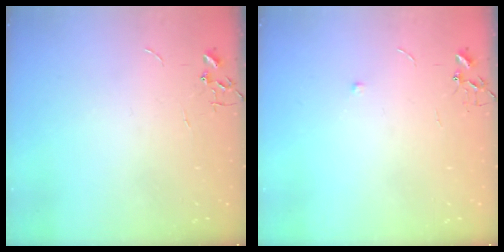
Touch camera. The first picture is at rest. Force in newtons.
{"total": 3.8, "press": 3.8, "slide": 0.6}